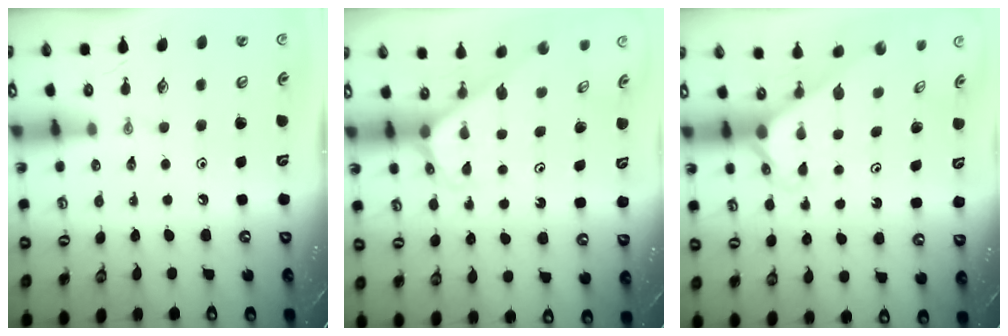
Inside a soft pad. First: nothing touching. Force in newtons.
{"total": 2.4, "press": 2.4, "slide": 0.1}
{"total": 2.2, "press": 2.2, "slide": 0.2}